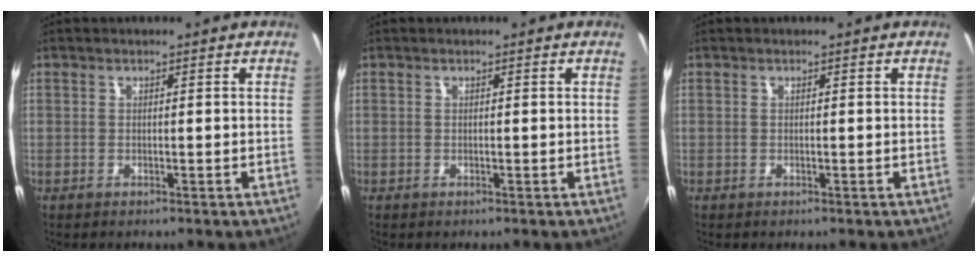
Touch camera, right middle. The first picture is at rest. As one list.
[{"total": 0.0}, {"total": 0.0}]